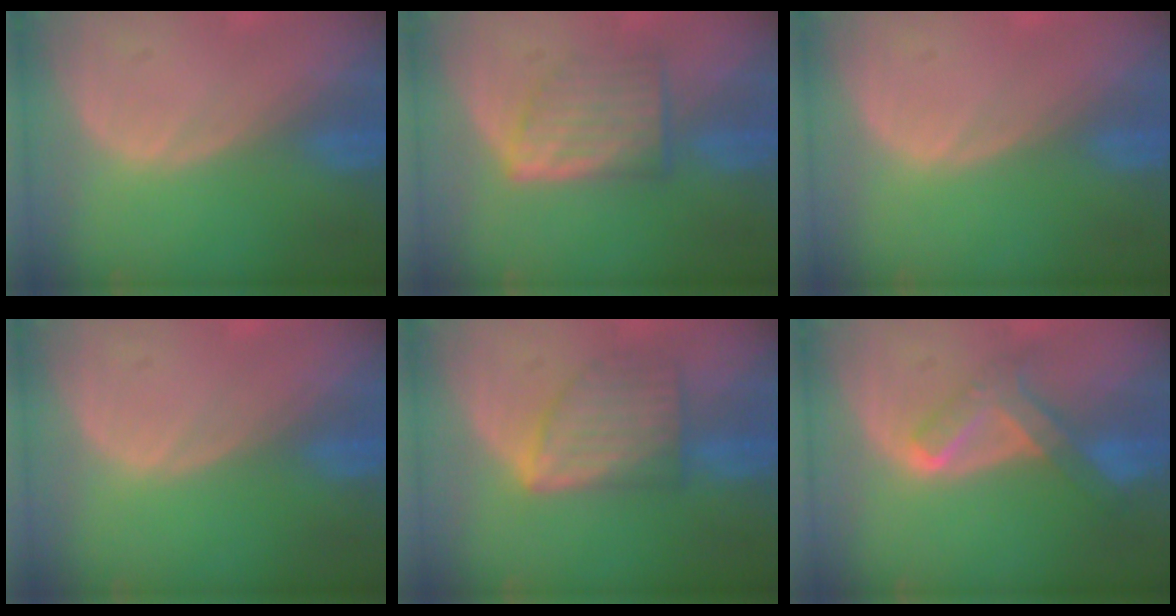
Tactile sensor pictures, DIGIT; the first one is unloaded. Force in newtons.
{"total": 6.2, "press": 5.9, "slide": 1.9}
{"total": 0.6, "press": 0.1, "slide": 0.6}
{"total": 0.0}
{"total": 6.5, "press": 6.5, "slide": 0.1}
{"total": 6.7, "press": 5.7, "slide": 3.5}